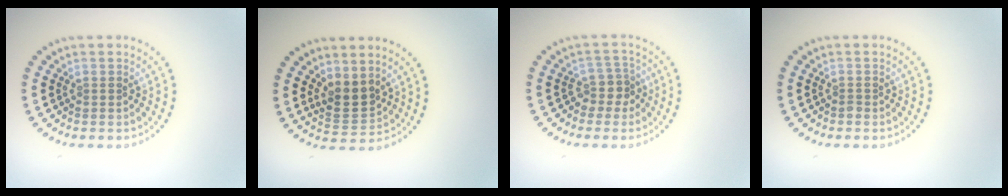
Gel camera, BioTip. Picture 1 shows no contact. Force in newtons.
{"total": 2.6, "press": 2.3, "slide": 1.3}
{"total": 2.2, "press": 1.7, "slide": 1.4}
{"total": 0.5, "press": 0.4, "slide": 0.4}